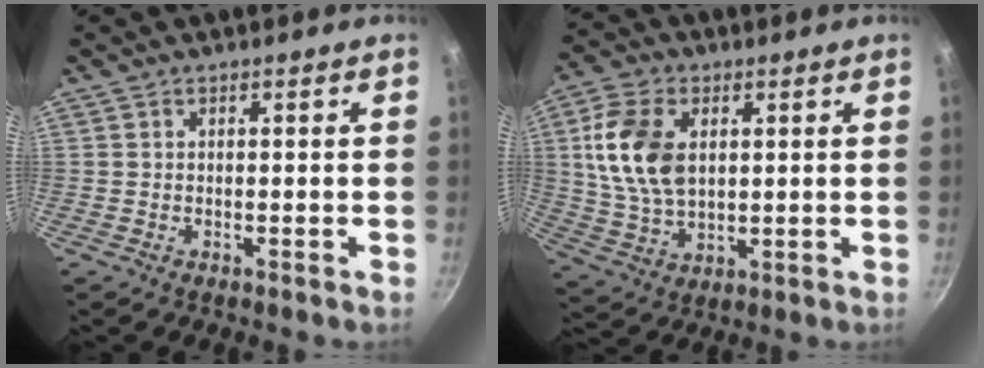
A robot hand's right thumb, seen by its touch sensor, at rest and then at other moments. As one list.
[{"total": 13.6, "force": [2.8, 8.7, 10.0], "torque": [-0.180, -0.007, 0.058]}]